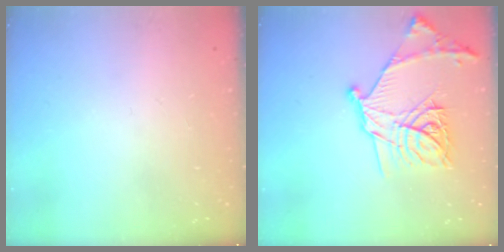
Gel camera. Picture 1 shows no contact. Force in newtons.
{"total": 21.1, "press": 21.0, "slide": 1.2}